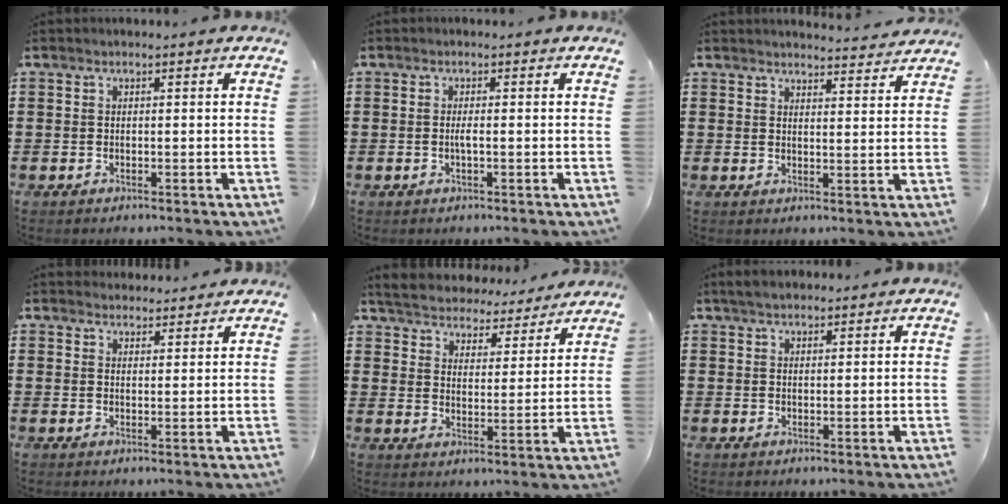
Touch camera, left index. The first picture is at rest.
{"total": 1.1, "force": [-0.2, 0.0, 1.1], "torque": [-0.021, -0.003, -0.003]}
{"total": 3.4, "force": [3.4, 0.1, 0.1], "torque": [-0.005, -0.019, 0.061]}
{"total": 2.6, "force": [2.6, 0.5, -0.1], "torque": [-0.005, -0.005, 0.050]}
{"total": 5.0, "force": [5.0, 0.1, -0.4], "torque": [-0.022, -0.040, 0.084]}
{"total": 2.2, "force": [1.9, 0.7, 0.8], "torque": [-0.021, 0.006, 0.037]}